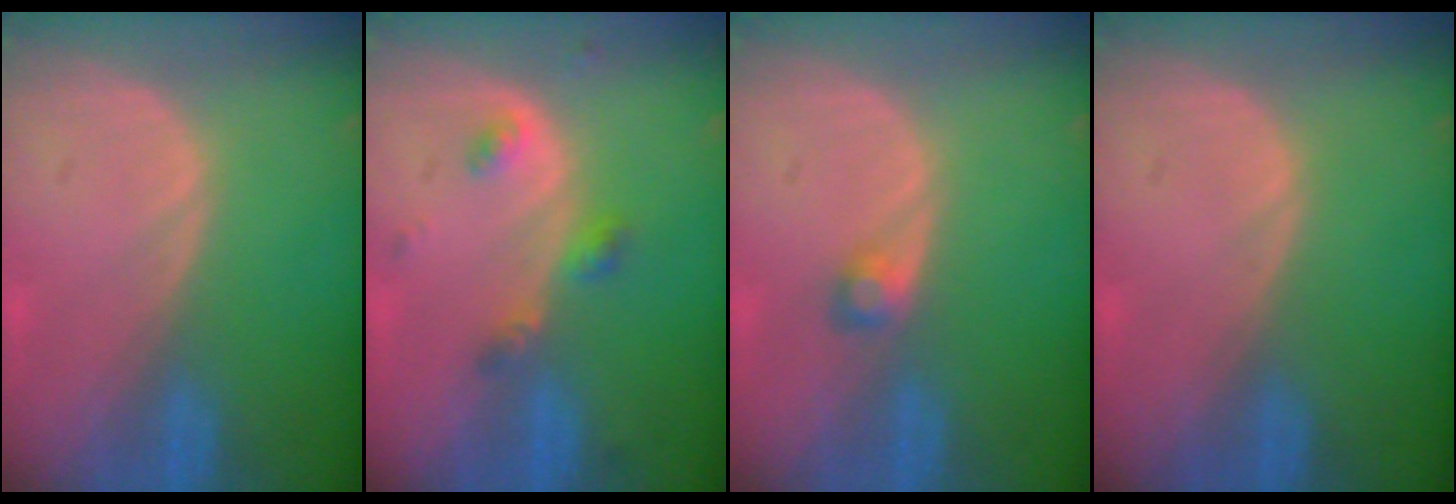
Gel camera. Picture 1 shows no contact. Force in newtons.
{"total": 3.4, "press": 3.4, "slide": 0.7}
{"total": 1.8, "press": 1.7, "slide": 0.3}
{"total": 0.0}